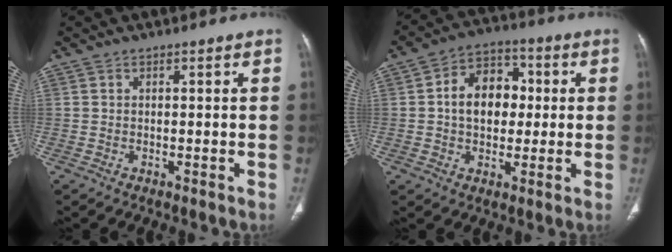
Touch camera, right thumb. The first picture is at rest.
{"total": 11.4, "force": [0.9, 8.4, 7.7], "torque": [-0.086, 0.022, 0.007]}